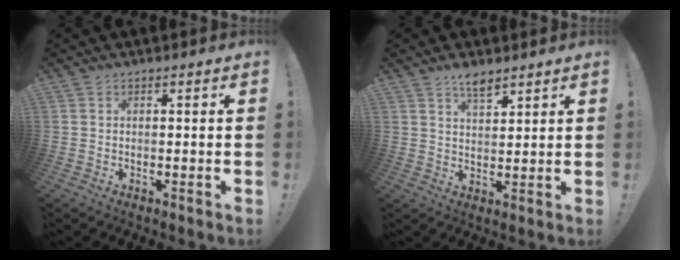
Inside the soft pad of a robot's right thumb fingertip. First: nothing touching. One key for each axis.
{"total": 5.3, "fx": 4.2, "fy": 1.8, "fz": 2.6, "tx": -0.038, "ty": -0.027, "tz": 0.071}